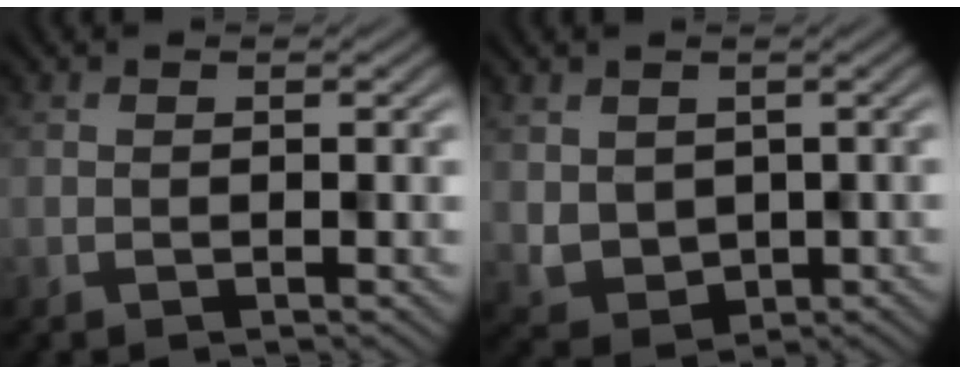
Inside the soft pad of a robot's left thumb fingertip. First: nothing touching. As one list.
[{"total": 4.0, "force": [1.2, 3.6, 1.1], "torque": [-0.033, -0.022, 0.027]}]